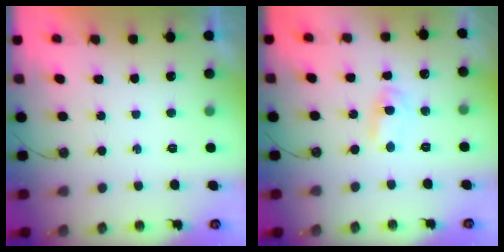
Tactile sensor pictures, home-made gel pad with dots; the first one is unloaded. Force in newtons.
{"total": 1.9, "press": 1.9, "slide": 0.2}